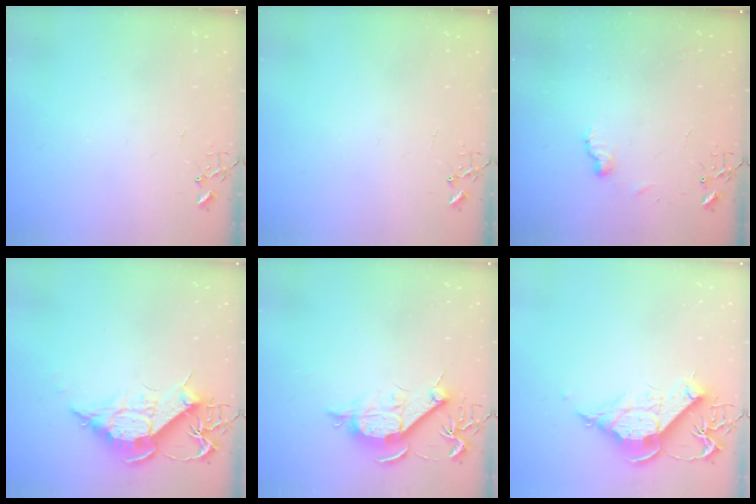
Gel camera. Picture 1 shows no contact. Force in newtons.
{"total": 0.0}
{"total": 6.7, "press": 6.6, "slide": 0.7}
{"total": 12.6, "press": 12.6, "slide": 1.2}
{"total": 10.6, "press": 10.6, "slide": 0.8}
{"total": 13.2, "press": 13.1, "slide": 1.6}